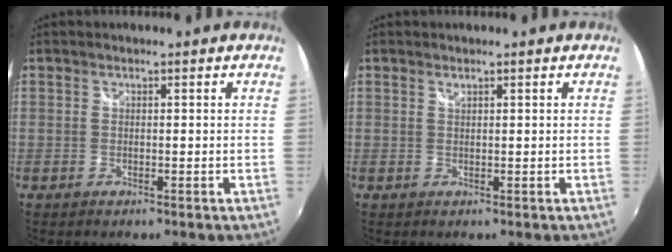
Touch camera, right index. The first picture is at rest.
{"total": 0.5, "force": [0.4, 0.1, 0.3], "torque": [-0.003, 0.001, 0.007]}